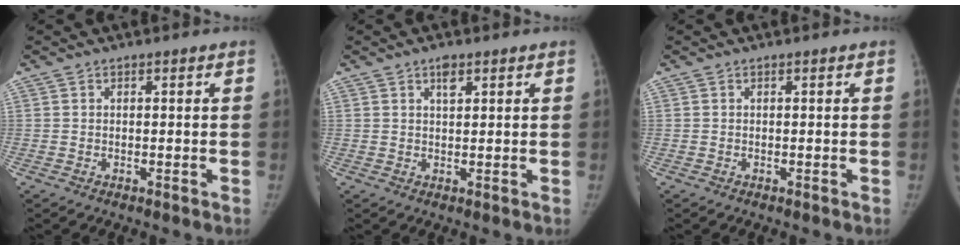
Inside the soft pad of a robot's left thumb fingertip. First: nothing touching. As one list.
[{"total": 2.4, "force": [1.4, 1.1, 1.6], "torque": [-0.020, -0.007, 0.023]}, {"total": 0.0}]